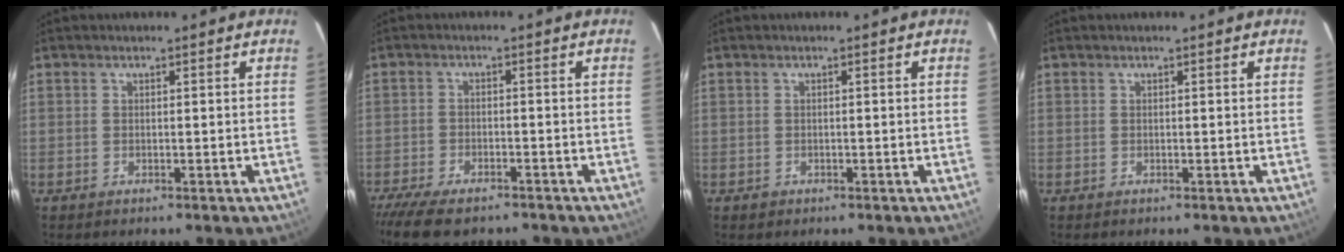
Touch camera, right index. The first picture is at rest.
{"total": 9.7, "force": [-8.1, 3.2, 4.3], "torque": [-0.109, -0.030, -0.140]}
{"total": 1.1, "force": [-0.6, 0.9, 0.1], "torque": [0.002, 0.000, -0.005]}
{"total": 0.0}